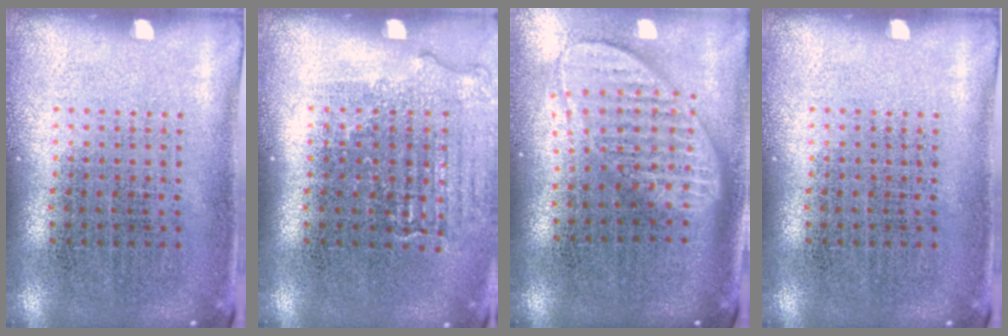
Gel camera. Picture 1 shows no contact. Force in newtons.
{"total": 1.1, "press": 1.1, "slide": 0.2}
{"total": 2.1, "press": 1.6, "slide": 1.4}
{"total": 0.0}